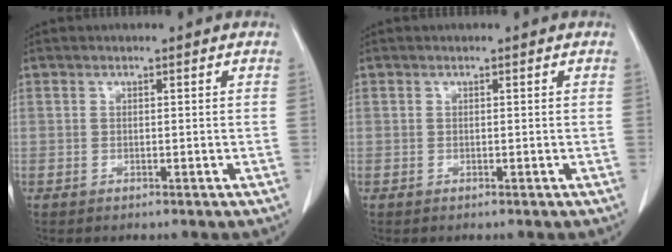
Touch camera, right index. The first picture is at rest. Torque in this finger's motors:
{"motor_torque": [0.00, 0.00, 0.00, 0.00]}